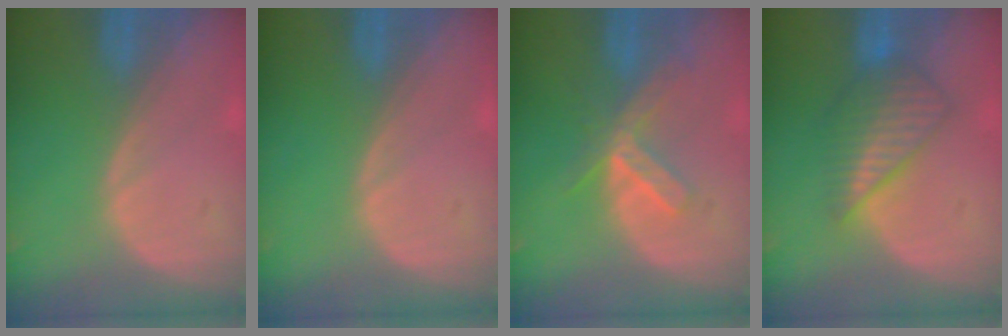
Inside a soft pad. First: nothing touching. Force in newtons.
{"total": 0.0}
{"total": 5.3, "press": 5.3, "slide": 0.8}
{"total": 6.4, "press": 6.3, "slide": 0.7}